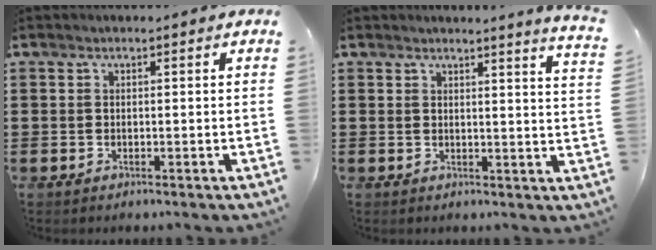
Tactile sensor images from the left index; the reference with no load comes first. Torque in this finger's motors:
{"motor_torque": [0.00, 0.05, -0.45, -0.04]}